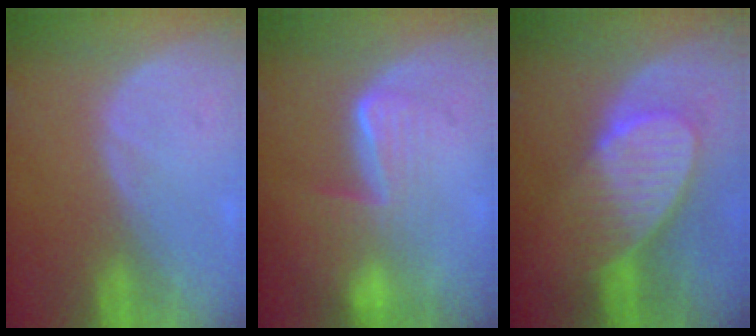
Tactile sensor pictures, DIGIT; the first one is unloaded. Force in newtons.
{"total": 6.6, "press": 5.9, "slide": 3.0}
{"total": 8.1, "press": 7.6, "slide": 2.8}